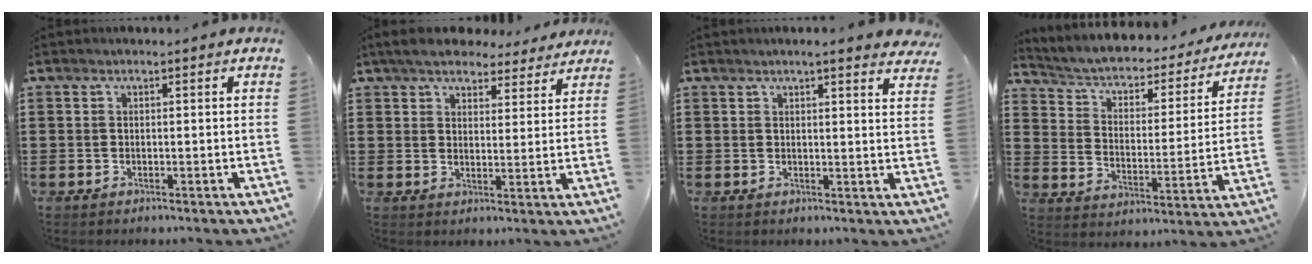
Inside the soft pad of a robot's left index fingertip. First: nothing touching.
{"total": 5.5, "force": [5.1, 1.3, 1.6], "torque": [-0.049, -0.012, 0.094]}
{"total": 2.8, "force": [2.5, -0.4, 1.2], "torque": [-0.029, -0.005, 0.045]}
{"total": 2.8, "force": [1.7, 1.7, 1.3], "torque": [-0.041, -0.019, 0.018]}